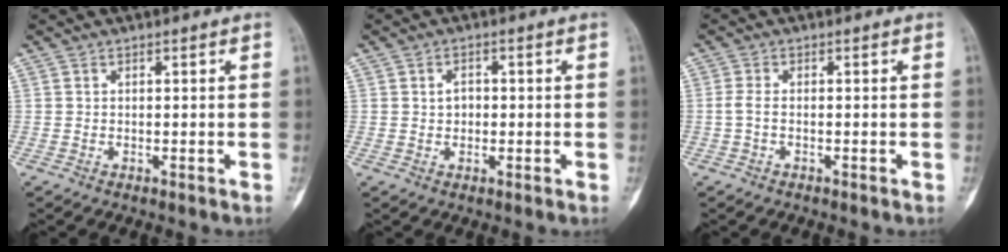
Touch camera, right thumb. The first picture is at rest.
{"total": 2.3, "force": [0.2, 1.8, 1.5], "torque": [-0.015, 0.004, 0.002]}
{"total": 1.8, "force": [-0.4, 0.8, 1.6], "torque": [-0.037, 0.001, -0.009]}